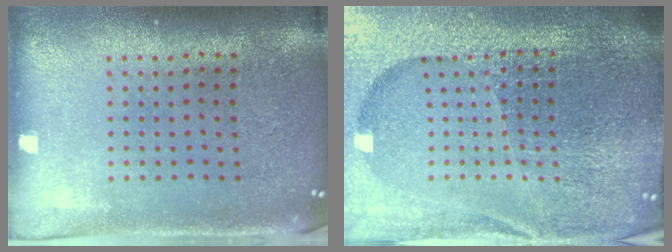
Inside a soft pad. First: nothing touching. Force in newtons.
{"total": 6.6, "press": 5.7, "slide": 3.3}